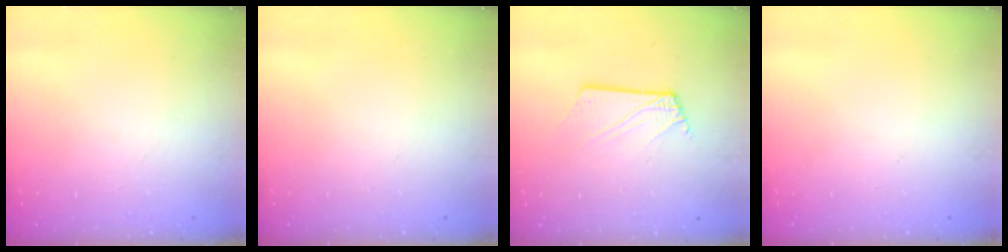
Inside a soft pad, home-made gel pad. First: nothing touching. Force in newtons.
{"total": 0.0}
{"total": 2.4, "press": 2.4, "slide": 0.1}
{"total": 0.0}